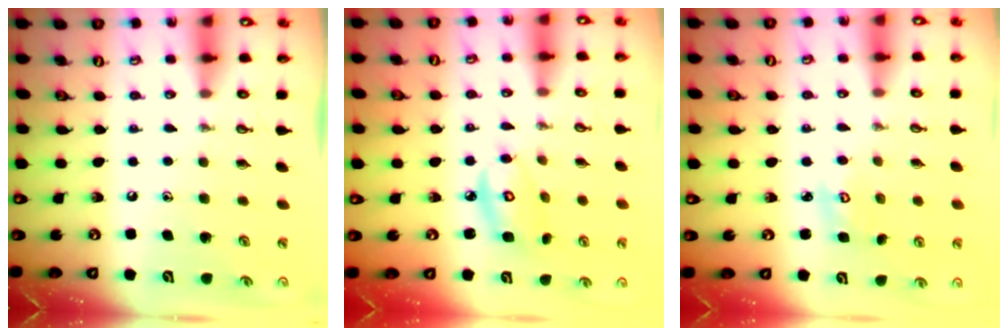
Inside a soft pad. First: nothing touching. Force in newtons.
{"total": 6.9, "press": 6.9, "slide": 0.2}
{"total": 3.2, "press": 3.2, "slide": 0.4}